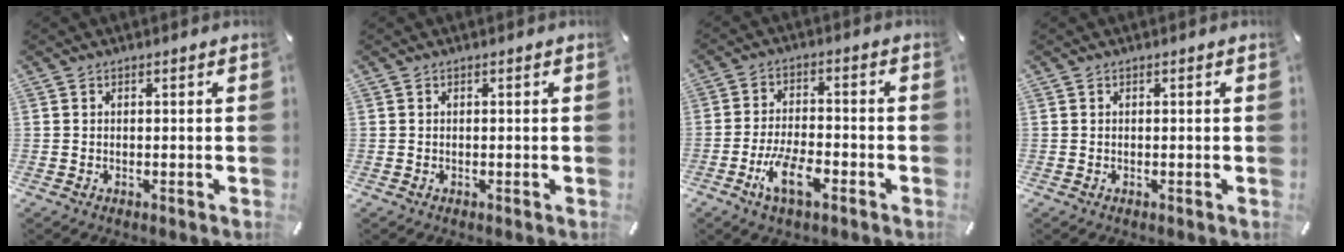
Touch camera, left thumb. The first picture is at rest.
{"total": 0.0}
{"total": 9.4, "force": [-4.7, 4.1, 7.1], "torque": [-0.146, 0.012, -0.085]}
{"total": 0.0}